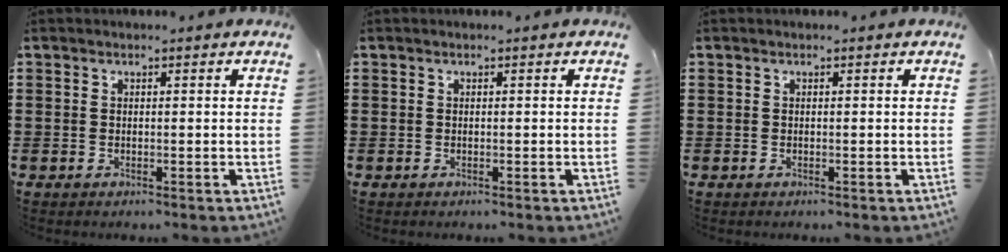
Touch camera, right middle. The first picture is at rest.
{"total": 0.0}
{"total": 0.0}